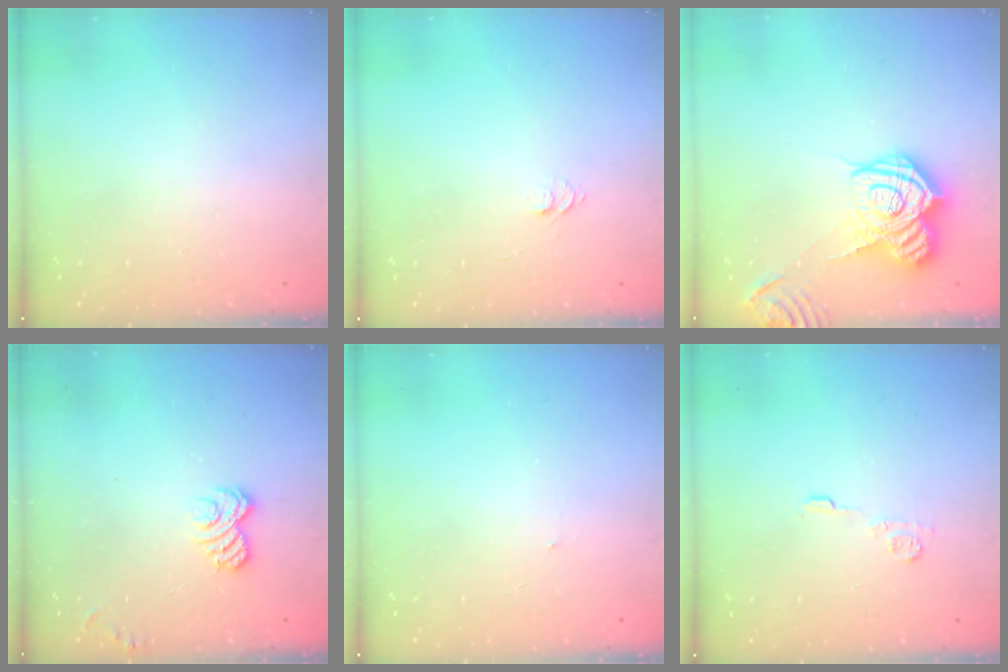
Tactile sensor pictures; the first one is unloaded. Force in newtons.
{"total": 4.7, "press": 4.6, "slide": 0.5}
{"total": 17.5, "press": 17.5, "slide": 1.3}
{"total": 4.7, "press": 4.5, "slide": 1.3}
{"total": 0.6, "press": 0.6, "slide": 0.1}
{"total": 5.6, "press": 5.6, "slide": 0.7}